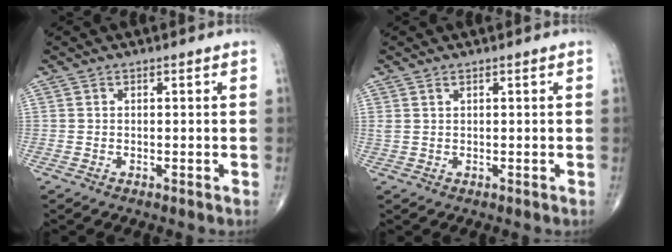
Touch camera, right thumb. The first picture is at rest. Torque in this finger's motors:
{"motor_torque": [-0.03, -0.66, 0.24, 0.30, -0.01]}